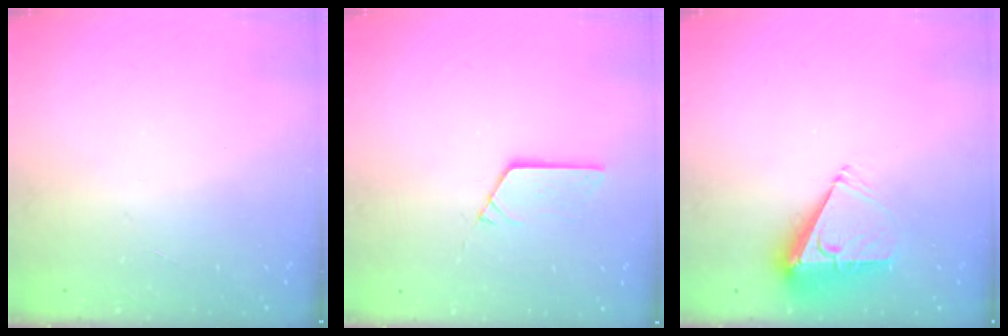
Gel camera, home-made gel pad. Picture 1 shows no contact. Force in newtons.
{"total": 3.7, "press": 3.7, "slide": 0.3}
{"total": 7.0, "press": 7.0, "slide": 0.3}